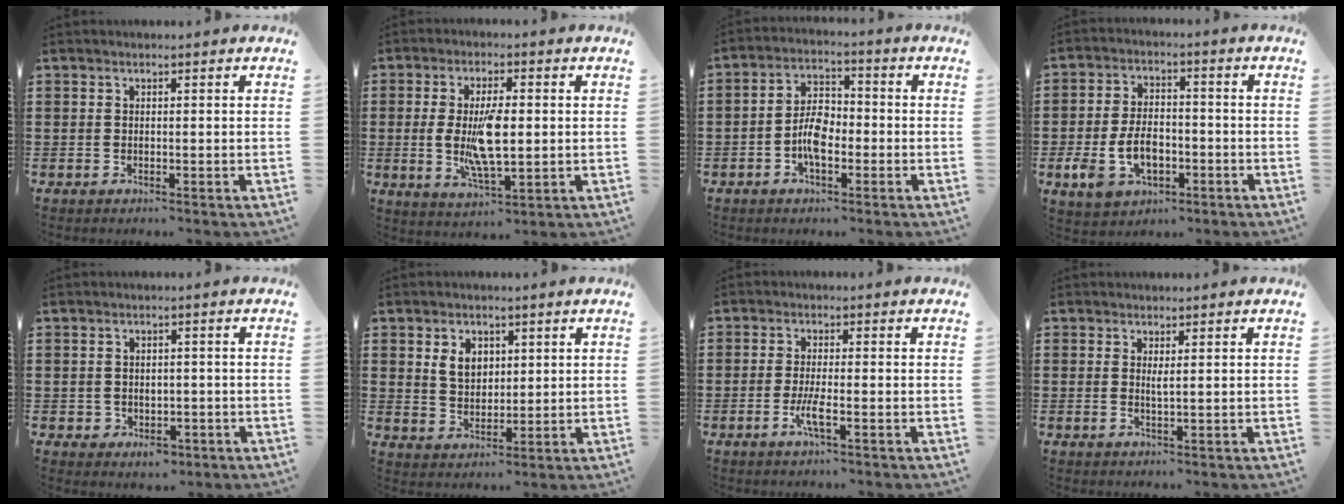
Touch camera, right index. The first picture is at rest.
{"total": 9.0, "force": [0.1, 3.5, 8.4], "torque": [-0.171, -0.005, -0.007]}
{"total": 5.7, "force": [-1.7, 2.9, 4.6], "torque": [-0.100, 0.004, -0.036]}
{"total": 7.0, "force": [-2.2, 4.3, 5.0], "torque": [-0.104, 0.002, -0.046]}
{"total": 2.0, "force": [-0.9, 1.6, 0.8], "torque": [-0.021, 0.000, -0.020]}
{"total": 4.6, "force": [1.7, 3.4, 2.5], "torque": [-0.062, 0.011, 0.030]}
{"total": 3.5, "force": [-1.4, 0.3, 3.2], "torque": [-0.067, -0.008, -0.029]}
{"total": 1.3, "force": [0.4, 0.0, 1.2], "torque": [-0.025, -0.002, 0.007]}